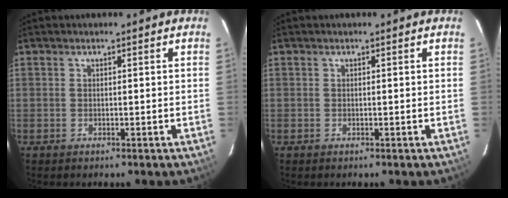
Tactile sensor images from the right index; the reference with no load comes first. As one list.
[{"total": 0.0}]